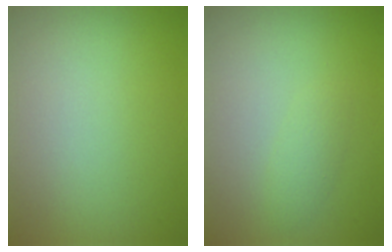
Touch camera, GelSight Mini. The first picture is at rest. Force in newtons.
{"total": 1.2, "press": 1.2, "slide": 0.0}